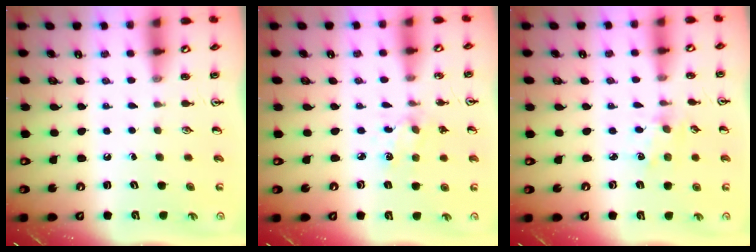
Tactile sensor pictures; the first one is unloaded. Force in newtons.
{"total": 2.2, "press": 2.1, "slide": 0.5}
{"total": 1.4, "press": 1.3, "slide": 0.2}